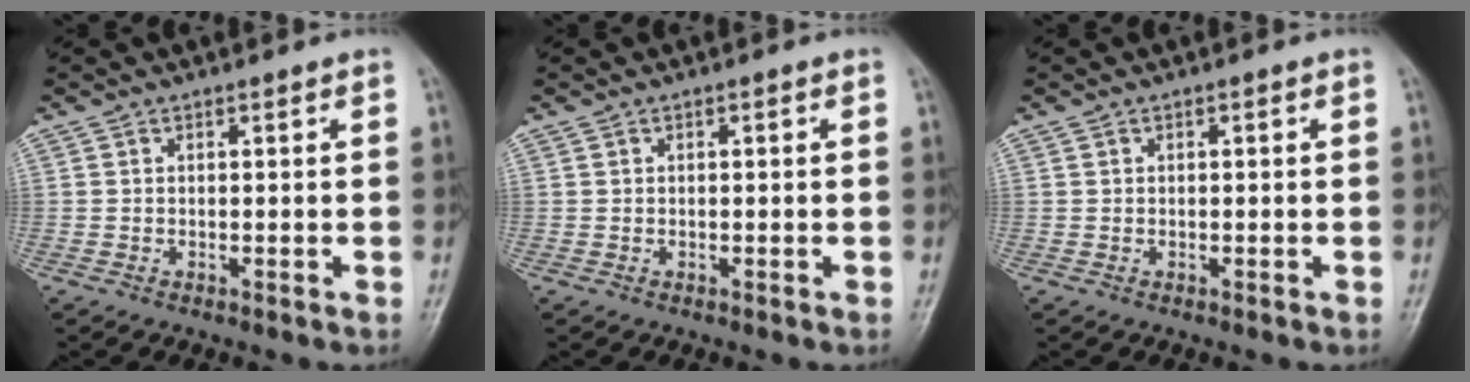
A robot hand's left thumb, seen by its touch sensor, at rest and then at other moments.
{"total": 0.0}
{"total": 0.0}